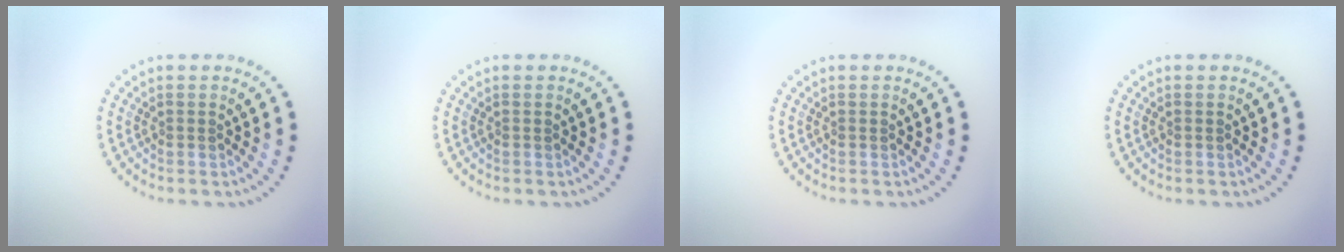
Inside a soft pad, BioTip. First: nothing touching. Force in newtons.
{"total": 0.0}
{"total": 0.0}
{"total": 0.0}